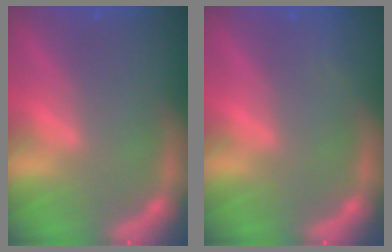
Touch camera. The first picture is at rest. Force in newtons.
{"total": 0.9}